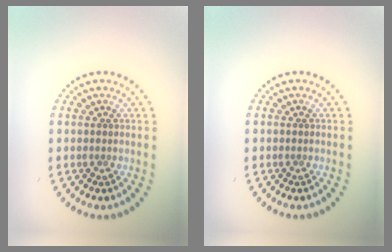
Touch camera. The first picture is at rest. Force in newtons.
{"total": 0.0}